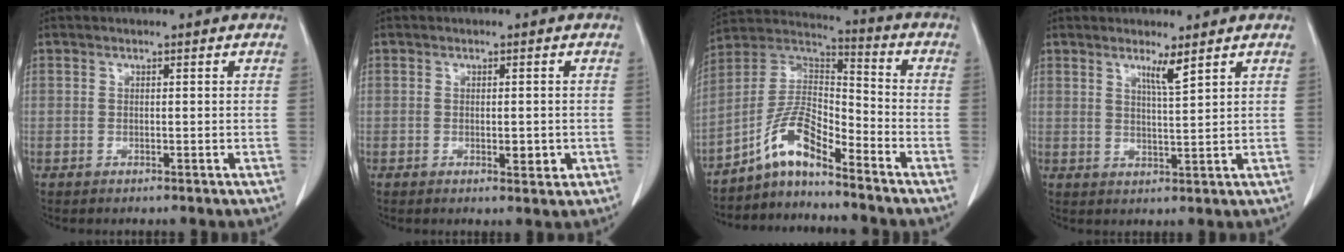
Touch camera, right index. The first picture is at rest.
{"total": 2.3, "force": [-0.5, 0.9, 2.1], "torque": [-0.032, -0.003, -0.003]}
{"total": 9.0, "force": [-6.8, 1.7, 5.7], "torque": [-0.125, 0.024, -0.132]}
{"total": 3.1, "force": [2.1, -0.4, 2.2], "torque": [-0.039, -0.010, 0.040]}